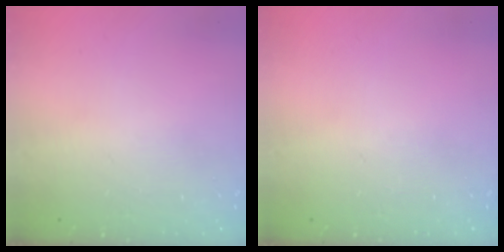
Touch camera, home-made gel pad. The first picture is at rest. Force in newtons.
{"total": 0.0}